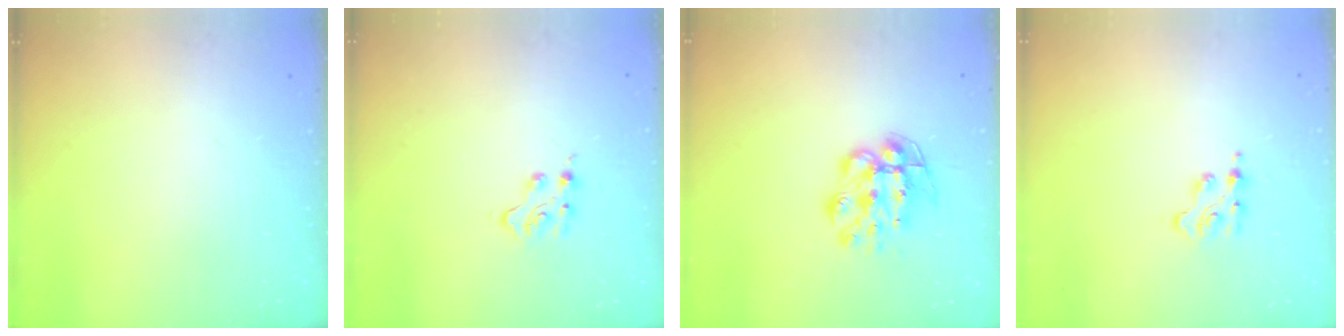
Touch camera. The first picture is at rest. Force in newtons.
{"total": 4.2, "press": 4.2, "slide": 0.5}
{"total": 9.6, "press": 9.6, "slide": 0.6}
{"total": 2.9, "press": 2.9, "slide": 0.5}